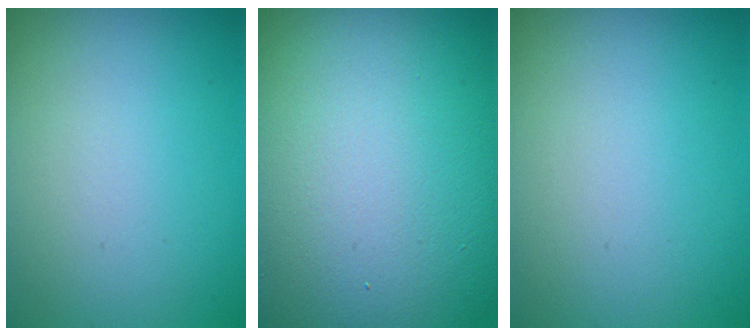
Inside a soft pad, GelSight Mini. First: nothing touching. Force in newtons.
{"total": 20.7, "press": 20.7, "slide": 1.3}
{"total": 0.0}